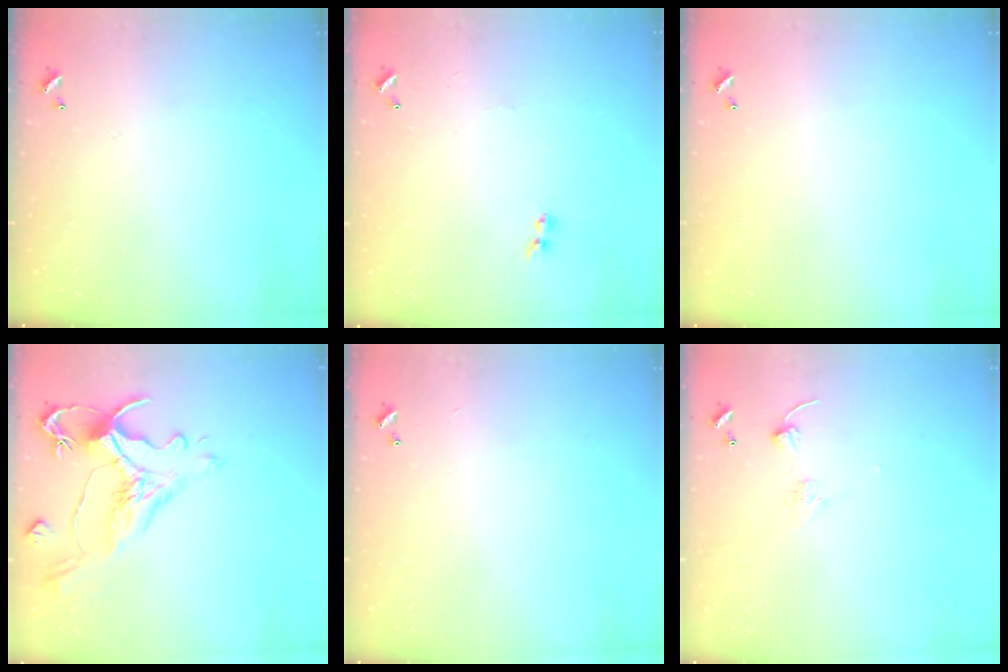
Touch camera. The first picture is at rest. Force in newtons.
{"total": 1.3, "press": 1.1, "slide": 0.7}
{"total": 0.0}
{"total": 1.6, "press": 0.3, "slide": 1.5}
{"total": 2.6, "press": 2.6, "slide": 0.4}
{"total": 1.7, "press": 1.5, "slide": 0.7}